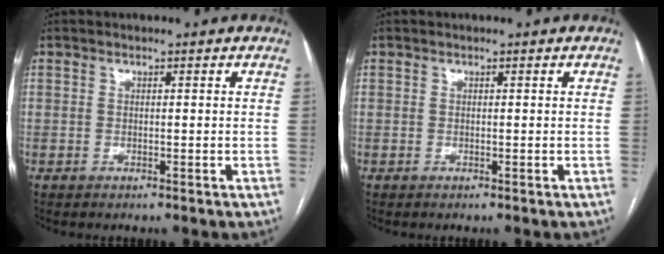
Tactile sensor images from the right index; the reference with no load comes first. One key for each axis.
{"total": 0.0}